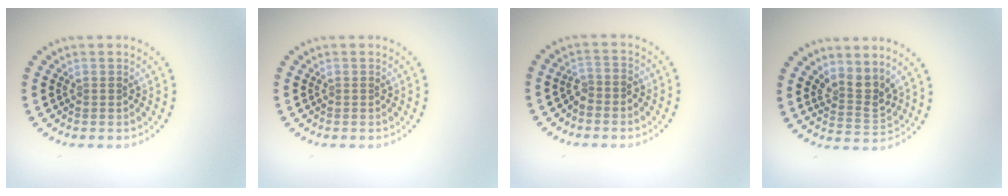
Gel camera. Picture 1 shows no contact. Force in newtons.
{"total": 0.0}
{"total": 1.4, "press": 1.1, "slide": 0.9}
{"total": 2.8, "press": 2.0, "slide": 1.9}